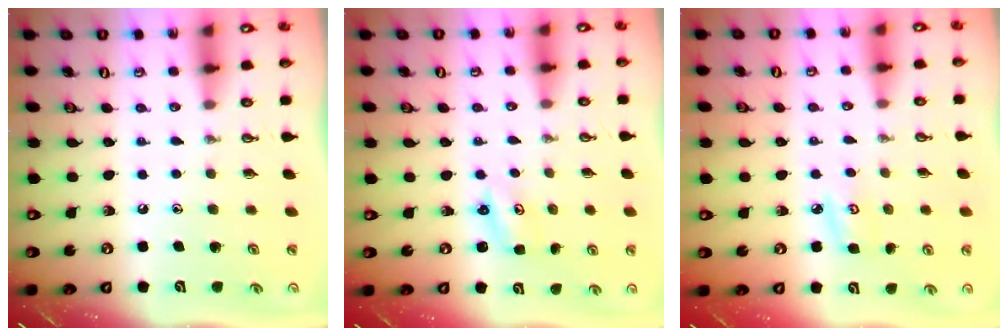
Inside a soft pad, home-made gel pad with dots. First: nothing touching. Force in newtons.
{"total": 2.2, "press": 2.1, "slide": 0.4}
{"total": 4.3, "press": 4.3, "slide": 0.5}